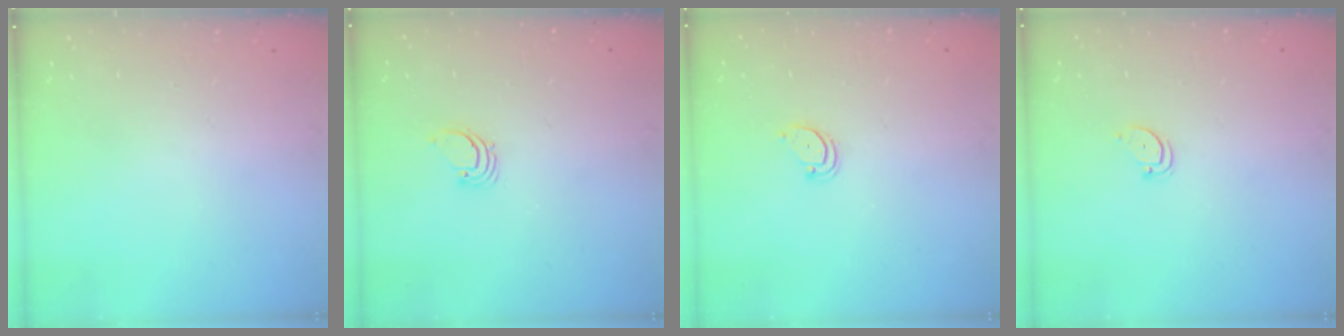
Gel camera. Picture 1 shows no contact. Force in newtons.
{"total": 1.7, "press": 1.7, "slide": 0.1}
{"total": 3.0, "press": 3.0, "slide": 0.3}
{"total": 2.3, "press": 2.3, "slide": 0.2}